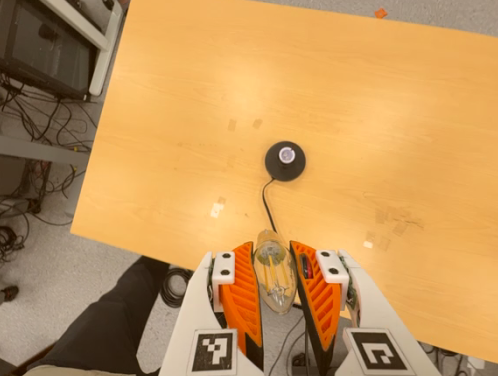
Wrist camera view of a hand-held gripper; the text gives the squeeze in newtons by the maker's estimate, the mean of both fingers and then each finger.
{"total": 19.2, "left": 20.7, "right": 17.6}